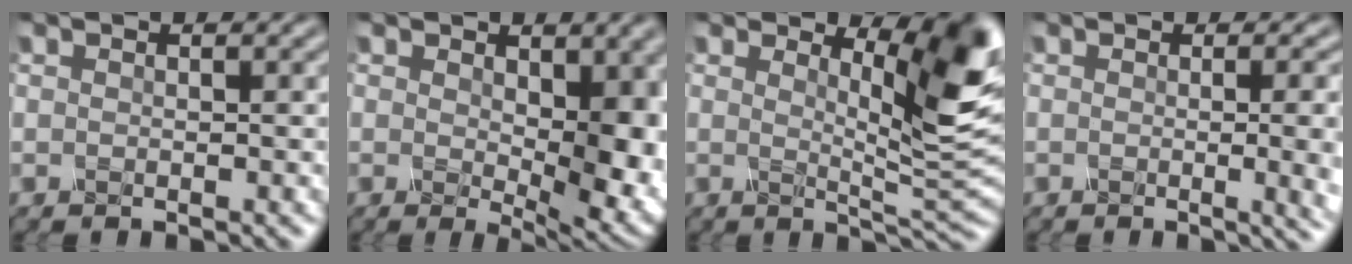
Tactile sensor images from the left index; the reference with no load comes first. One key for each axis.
{"total": 7.1, "fx": 0.0, "fy": 3.6, "fz": 6.1, "tx": -0.073, "ty": -0.009, "tz": 0.003}
{"total": 7.3, "fx": 2.9, "fy": 1.7, "fz": 6.5, "tx": -0.080, "ty": -0.006, "tz": 0.044}
{"total": 8.1, "fx": -0.4, "fy": 4.0, "fz": 7.0, "tx": -0.026, "ty": 0.003, "tz": -0.005}